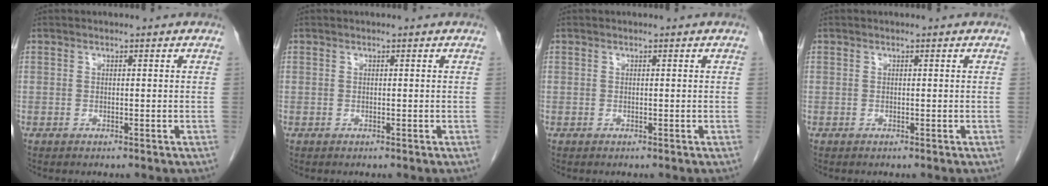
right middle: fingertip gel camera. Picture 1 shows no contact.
{"total": 0.0}
{"total": 0.0}
{"total": 0.0}